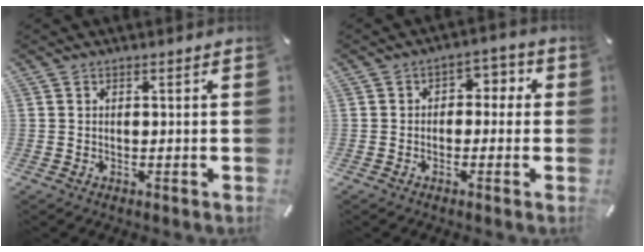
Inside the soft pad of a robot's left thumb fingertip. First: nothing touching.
{"total": 3.6, "force": [-1.5, 2.8, 1.7], "torque": [-0.027, 0.016, -0.036]}